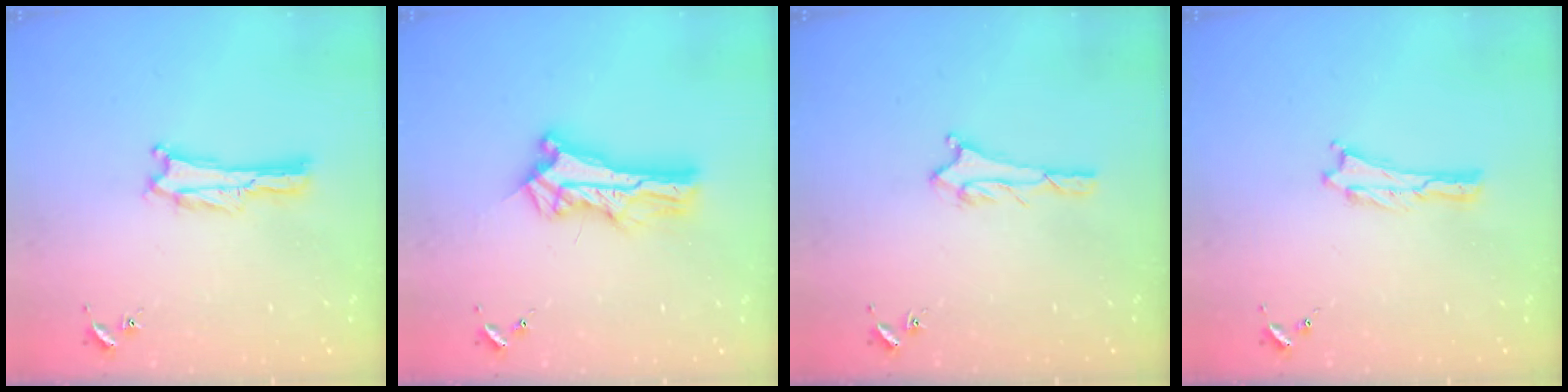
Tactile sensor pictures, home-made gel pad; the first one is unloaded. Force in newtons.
{"total": 9.3, "press": 9.3, "slide": 0.7}
{"total": 1.6, "press": 1.6, "slide": 0.1}
{"total": 0.0}